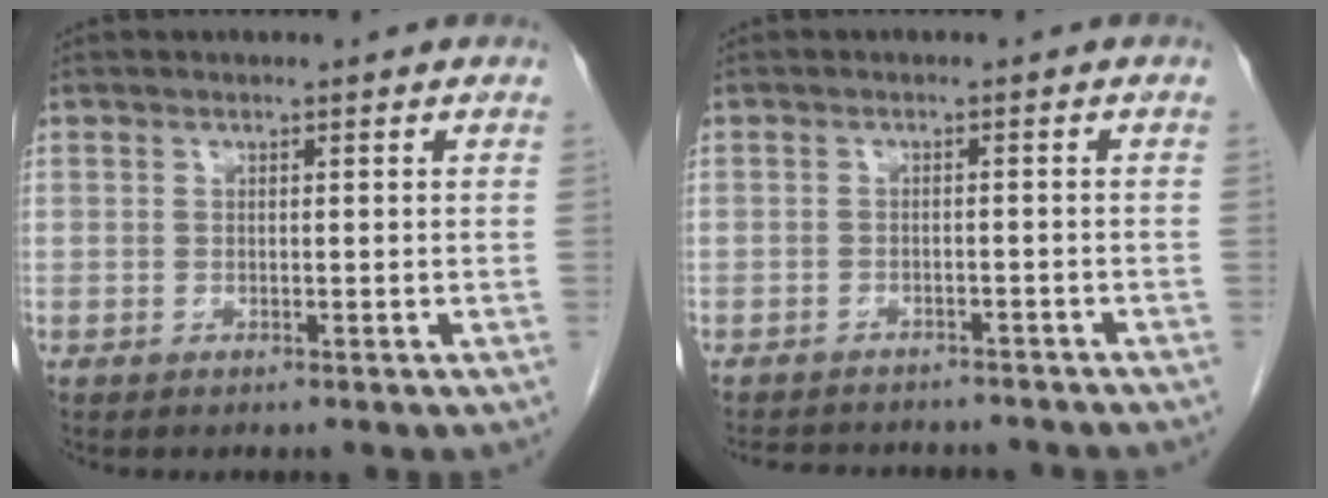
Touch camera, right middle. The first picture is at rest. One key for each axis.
{"total": 11.5, "fx": -10.3, "fy": 3.6, "fz": 3.5, "tx": -0.068, "ty": 0.005, "tz": -0.120}